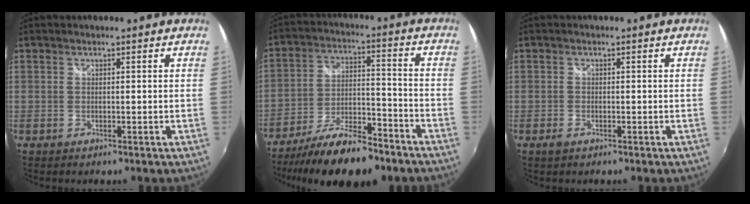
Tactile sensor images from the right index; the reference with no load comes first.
{"total": 17.7, "force": [-13.7, 5.0, 10.1], "torque": [-0.199, -0.021, -0.224]}
{"total": 1.3, "force": [-0.9, 0.7, 0.6], "torque": [-0.012, -0.003, -0.017]}